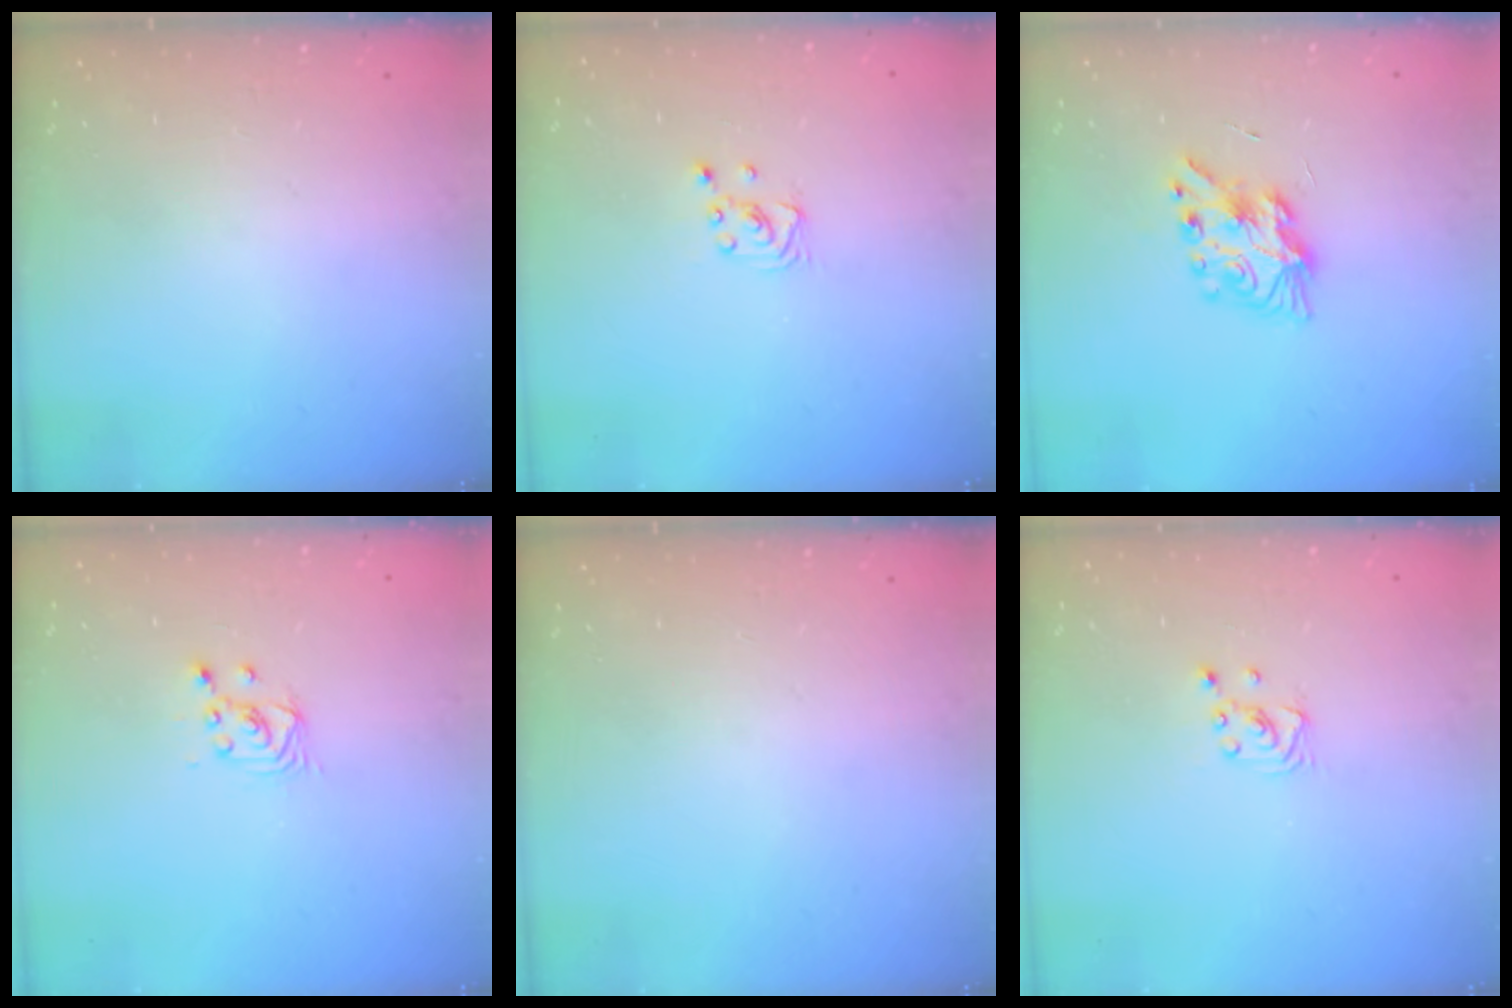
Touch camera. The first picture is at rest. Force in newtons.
{"total": 2.3, "press": 2.3, "slide": 0.2}
{"total": 8.3, "press": 8.2, "slide": 0.2}
{"total": 2.5, "press": 2.5, "slide": 0.2}
{"total": 0.0}
{"total": 2.3, "press": 2.3, "slide": 0.2}